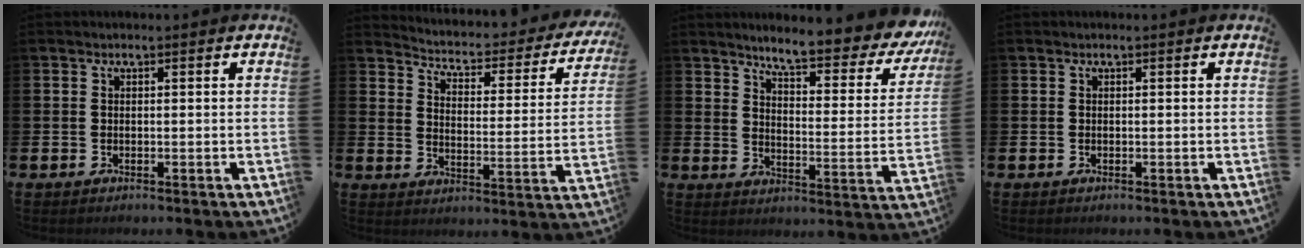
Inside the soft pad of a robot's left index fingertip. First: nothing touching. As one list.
[{"total": 3.8, "force": [3.4, 1.3, 1.1], "torque": [-0.048, -0.030, 0.049]}, {"total": 7.0, "force": [6.3, 0.9, 2.8], "torque": [-0.068, -0.055, 0.101]}, {"total": 0.0}]